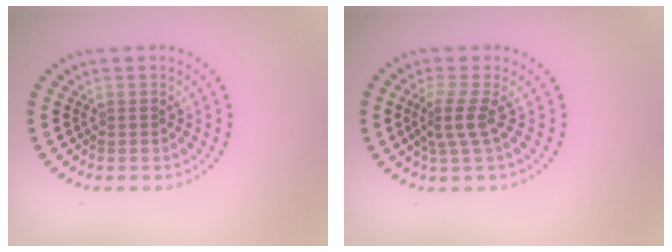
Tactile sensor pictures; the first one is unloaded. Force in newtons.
{"total": 2.5, "press": 1.8, "slide": 1.7}